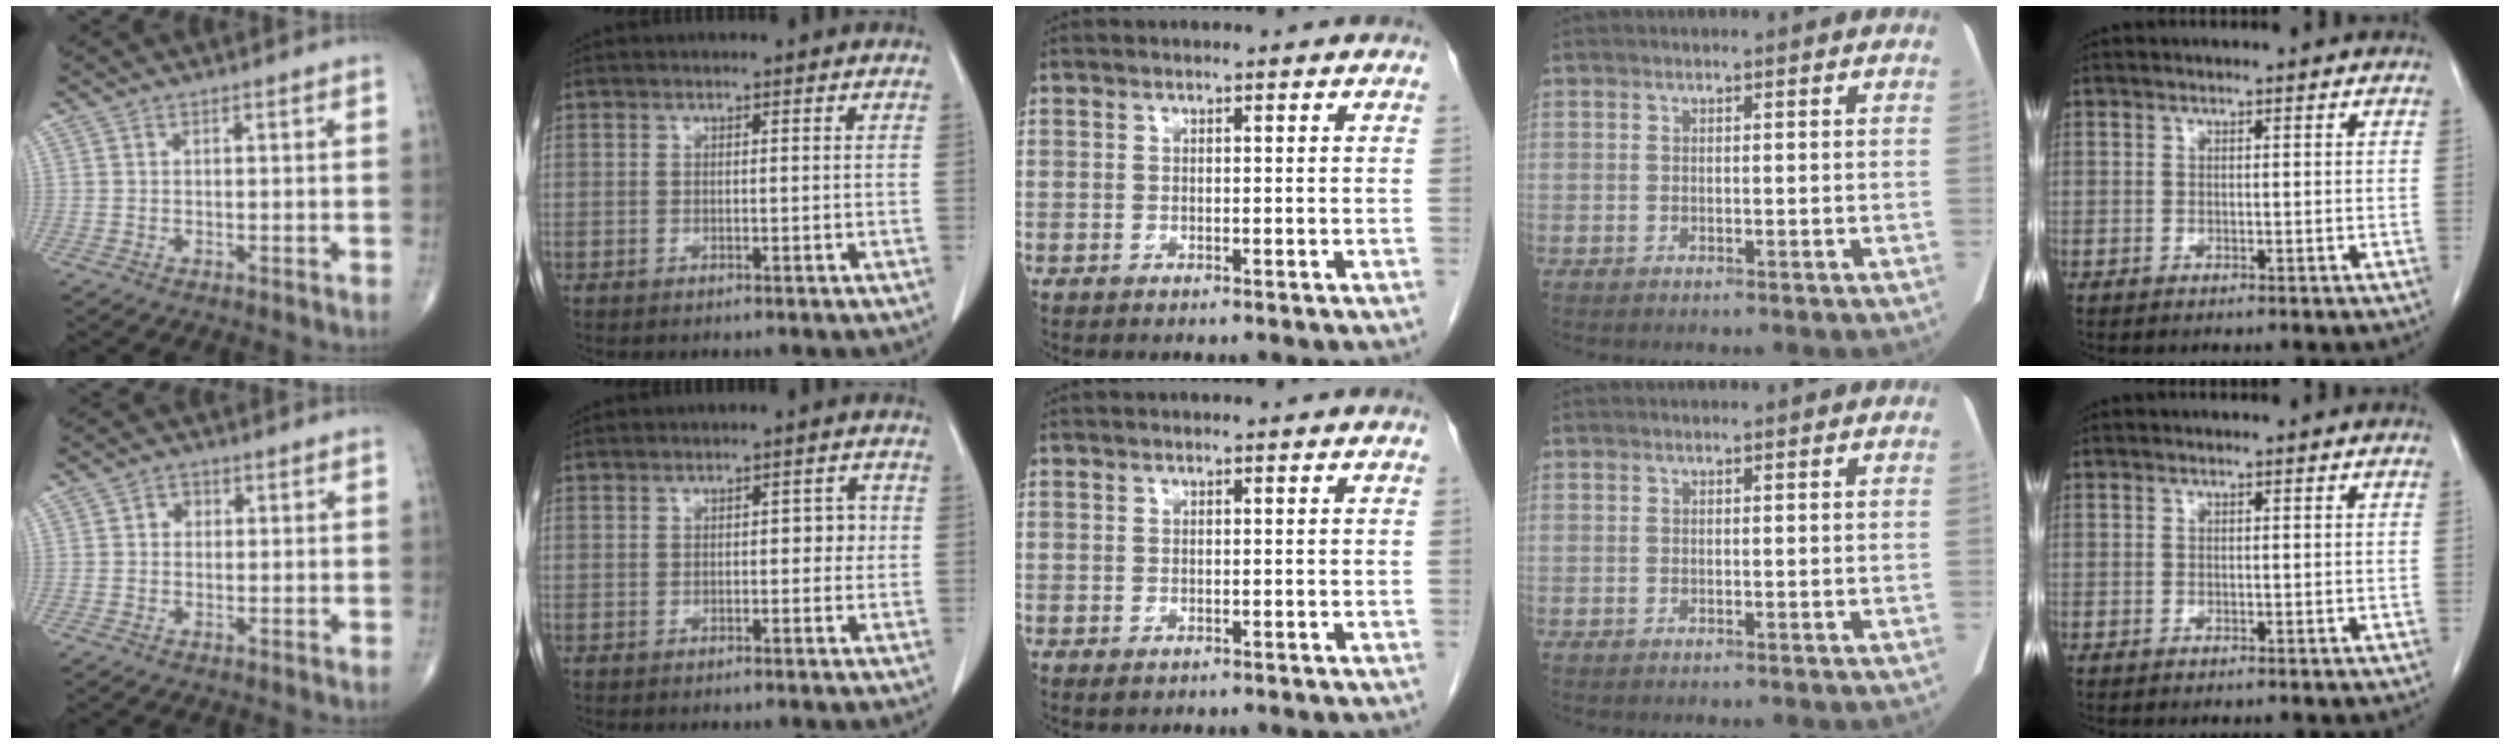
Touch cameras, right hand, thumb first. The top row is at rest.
{"thumb": {"total": 2.0, "force": [0.2, 1.8, 0.8], "torque": [-0.002, 0.004, -0.001]}, "index": {"total": 3.2, "force": [0.1, 1.7, 2.8], "torque": [-0.037, 0.021, 0.002]}, "middle": {"total": 0.6, "force": [-0.3, 0.4, 0.3], "torque": [-0.007, 0.000, 0.000]}}